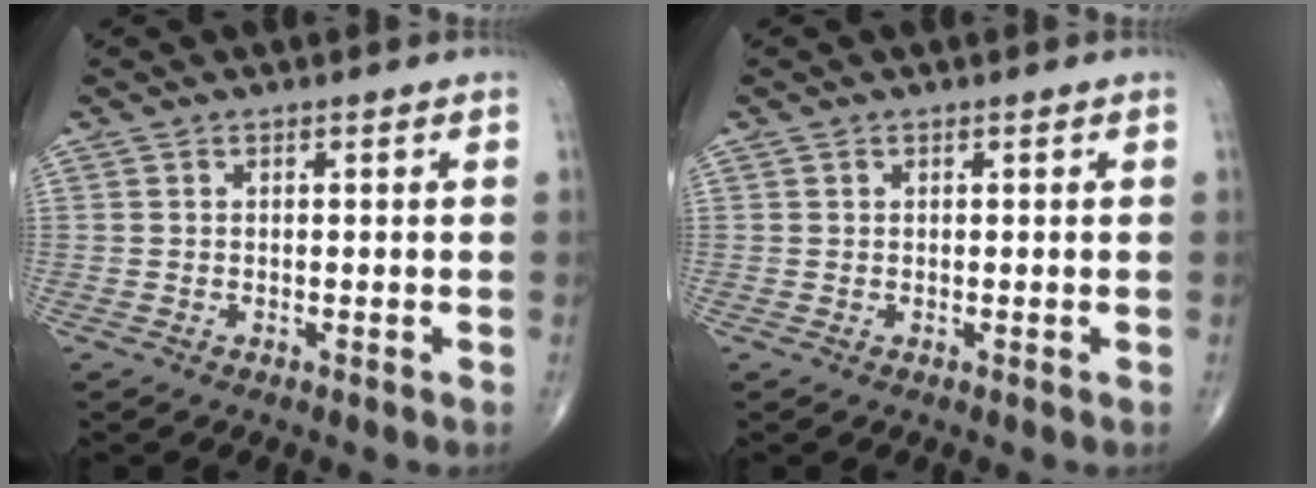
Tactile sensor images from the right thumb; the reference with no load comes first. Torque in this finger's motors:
{"motor_torque": [-0.21, 0.17, -0.13, -0.08, 0.02]}